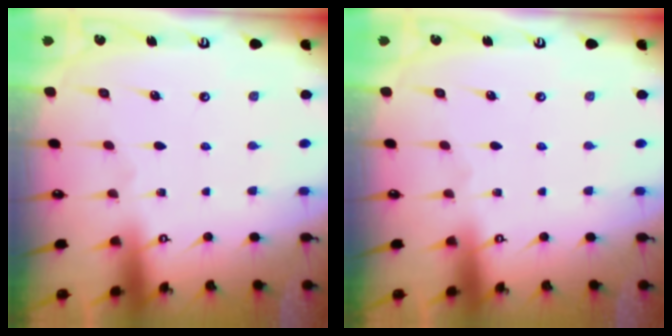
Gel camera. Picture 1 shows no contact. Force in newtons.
{"total": 0.0}